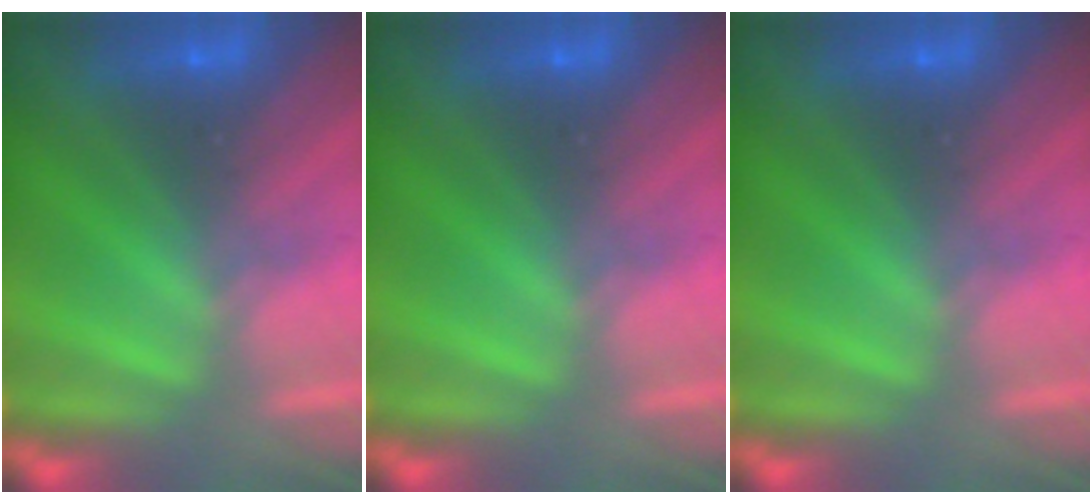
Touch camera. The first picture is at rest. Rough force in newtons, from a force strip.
{"total": 0.0}
{"total": 0.0}